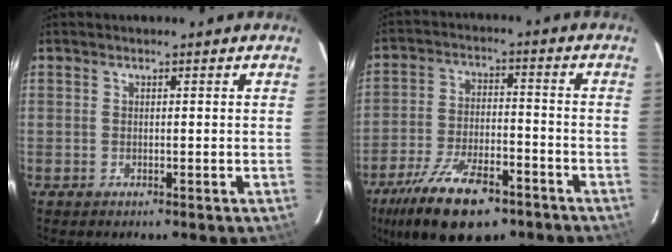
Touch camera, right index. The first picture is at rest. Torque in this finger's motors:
{"motor_torque": [1.08, -1.06, 0.97, 0.13]}